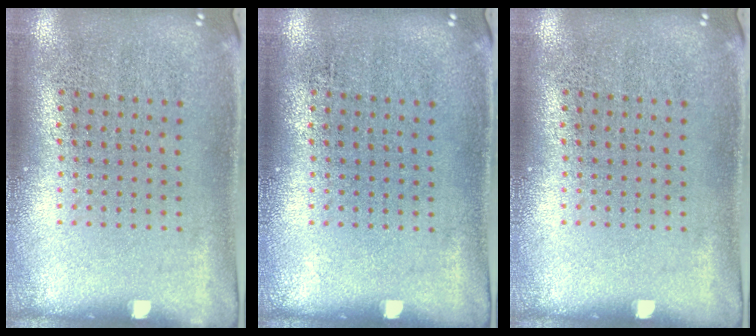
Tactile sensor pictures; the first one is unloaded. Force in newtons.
{"total": 0.0}
{"total": 0.0}